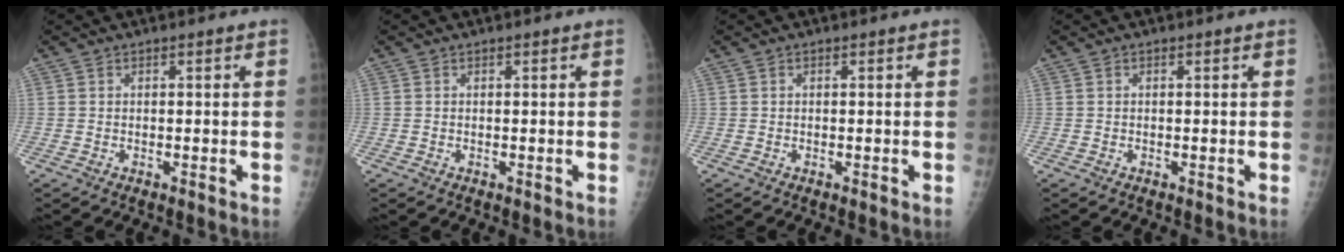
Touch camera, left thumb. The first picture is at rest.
{"total": 0.0}
{"total": 0.0}
{"total": 0.0}